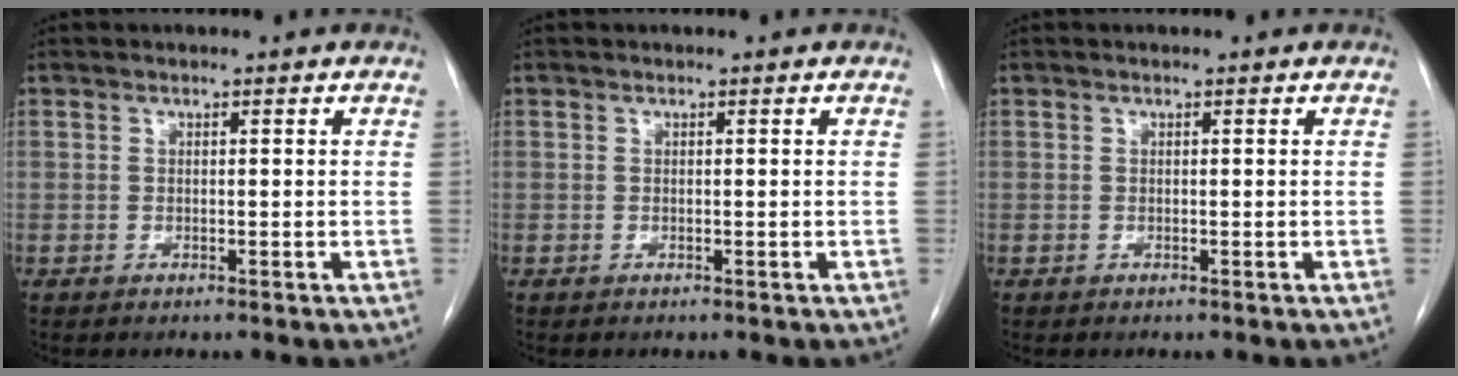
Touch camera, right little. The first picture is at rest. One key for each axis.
{"total": 0.0}
{"total": 0.0}